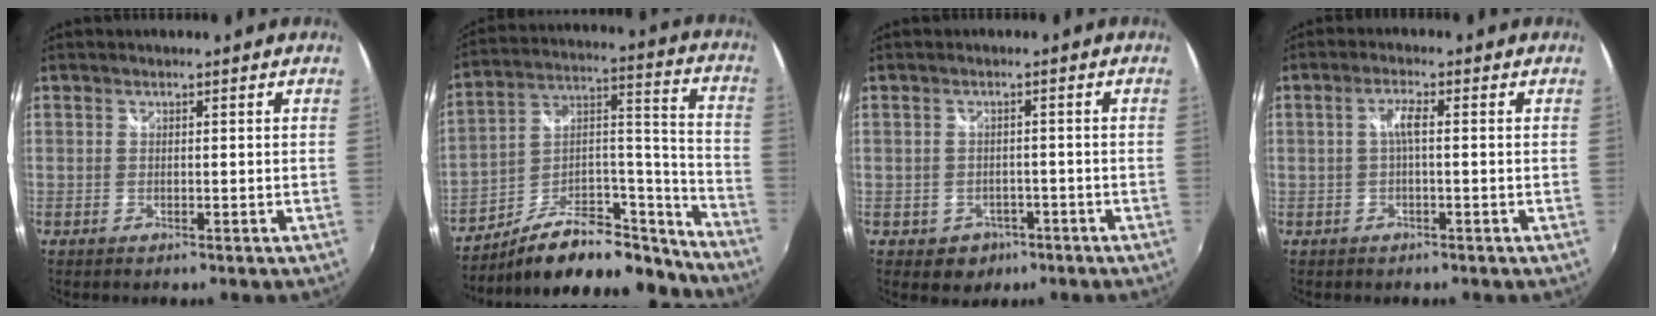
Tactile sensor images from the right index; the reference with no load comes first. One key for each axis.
{"total": 21.4, "fx": -16.7, "fy": 7.8, "fz": 10.9, "tx": -0.161, "ty": 0.043, "tz": -0.253}
{"total": 4.2, "fx": -1.9, "fy": 3.7, "fz": 0.8, "tx": -0.029, "ty": 0.003, "tz": -0.020}
{"total": 2.6, "fx": -0.1, "fy": 0.3, "fz": 2.6, "tx": -0.051, "ty": 0.006, "tz": -0.003}